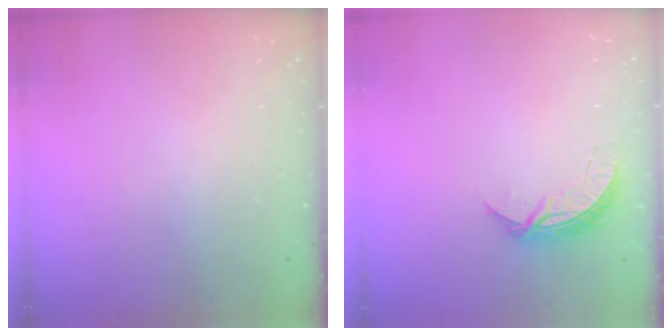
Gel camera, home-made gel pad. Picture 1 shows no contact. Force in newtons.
{"total": 6.5, "press": 6.5, "slide": 0.5}